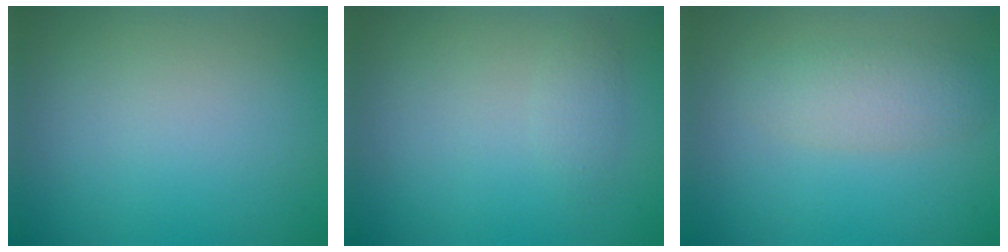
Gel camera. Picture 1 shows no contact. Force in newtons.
{"total": 1.1, "press": 1.1, "slide": 0.0}
{"total": 2.7, "press": 2.7, "slide": 0.2}